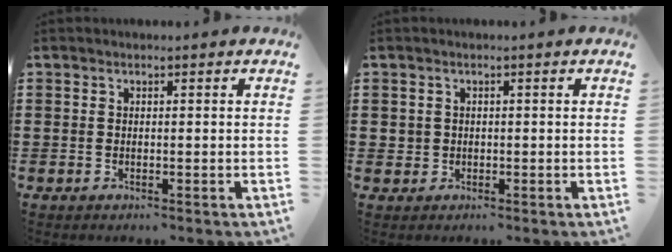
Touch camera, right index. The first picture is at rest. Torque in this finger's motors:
{"motor_torque": [1.17, 0.96, 0.14, 0.01]}